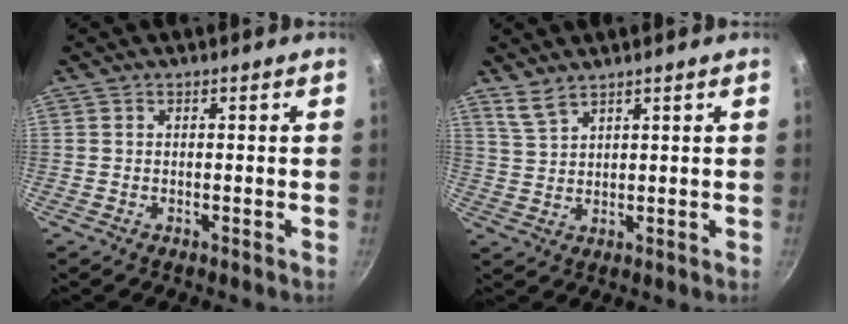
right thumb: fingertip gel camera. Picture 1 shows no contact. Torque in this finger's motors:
{"motor_torque": [0.01, 0.32, 0.73, 0.70, 0.12]}